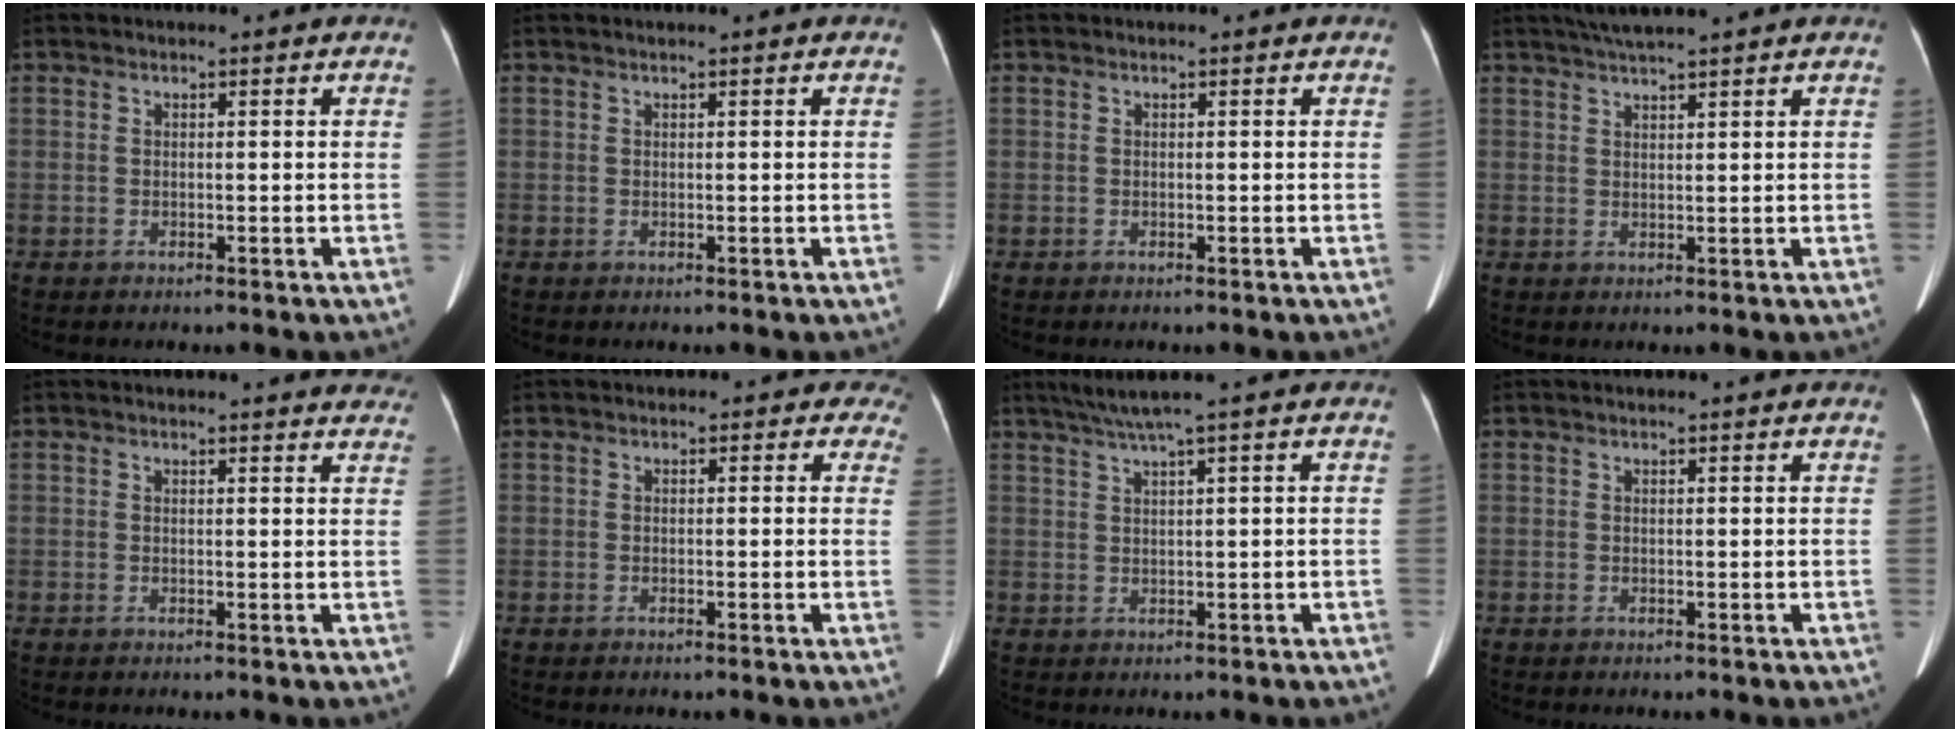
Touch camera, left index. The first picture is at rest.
{"total": 0.0}
{"total": 0.0}
{"total": 4.8, "force": [4.0, -0.6, 2.5], "torque": [-0.041, 0.025, 0.073]}
{"total": 9.5, "force": [9.1, 1.7, 1.9], "torque": [0.005, -0.013, 0.068]}
{"total": 2.0, "force": [1.1, 1.7, 0.2], "torque": [0.021, -0.005, -0.016]}
{"total": 3.3, "force": [2.2, -1.1, 2.2], "torque": [-0.050, 0.002, 0.047]}
{"total": 0.6, "force": [0.6, 0.0, 0.3], "torque": [-0.008, 0.010, 0.009]}